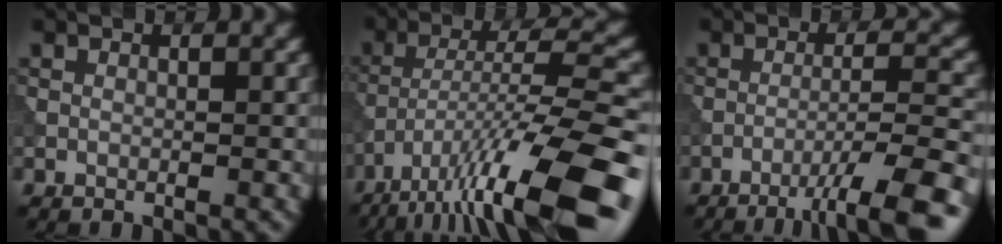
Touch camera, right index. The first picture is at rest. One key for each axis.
{"total": 14.7, "fx": -8.7, "fy": 3.2, "fz": 11.4, "tx": -0.200, "ty": 0.003, "tz": -0.144}
{"total": 7.8, "fx": -4.9, "fy": 0.8, "fz": 6.1, "tx": -0.083, "ty": 0.017, "tz": -0.075}